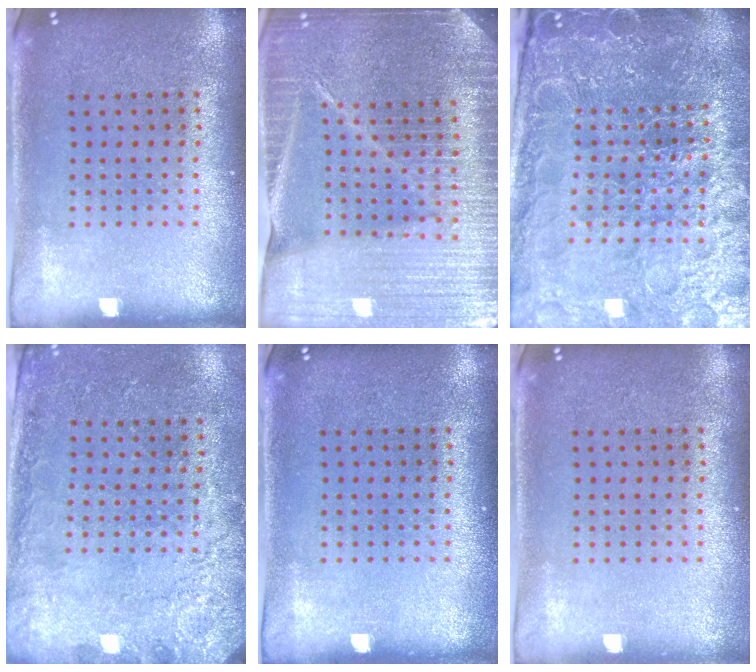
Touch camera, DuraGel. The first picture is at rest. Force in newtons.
{"total": 5.0, "press": 4.5, "slide": 2.2}
{"total": 6.0, "press": 5.3, "slide": 2.7}
{"total": 2.5, "press": 2.1, "slide": 1.3}
{"total": 0.0}
{"total": 0.0}